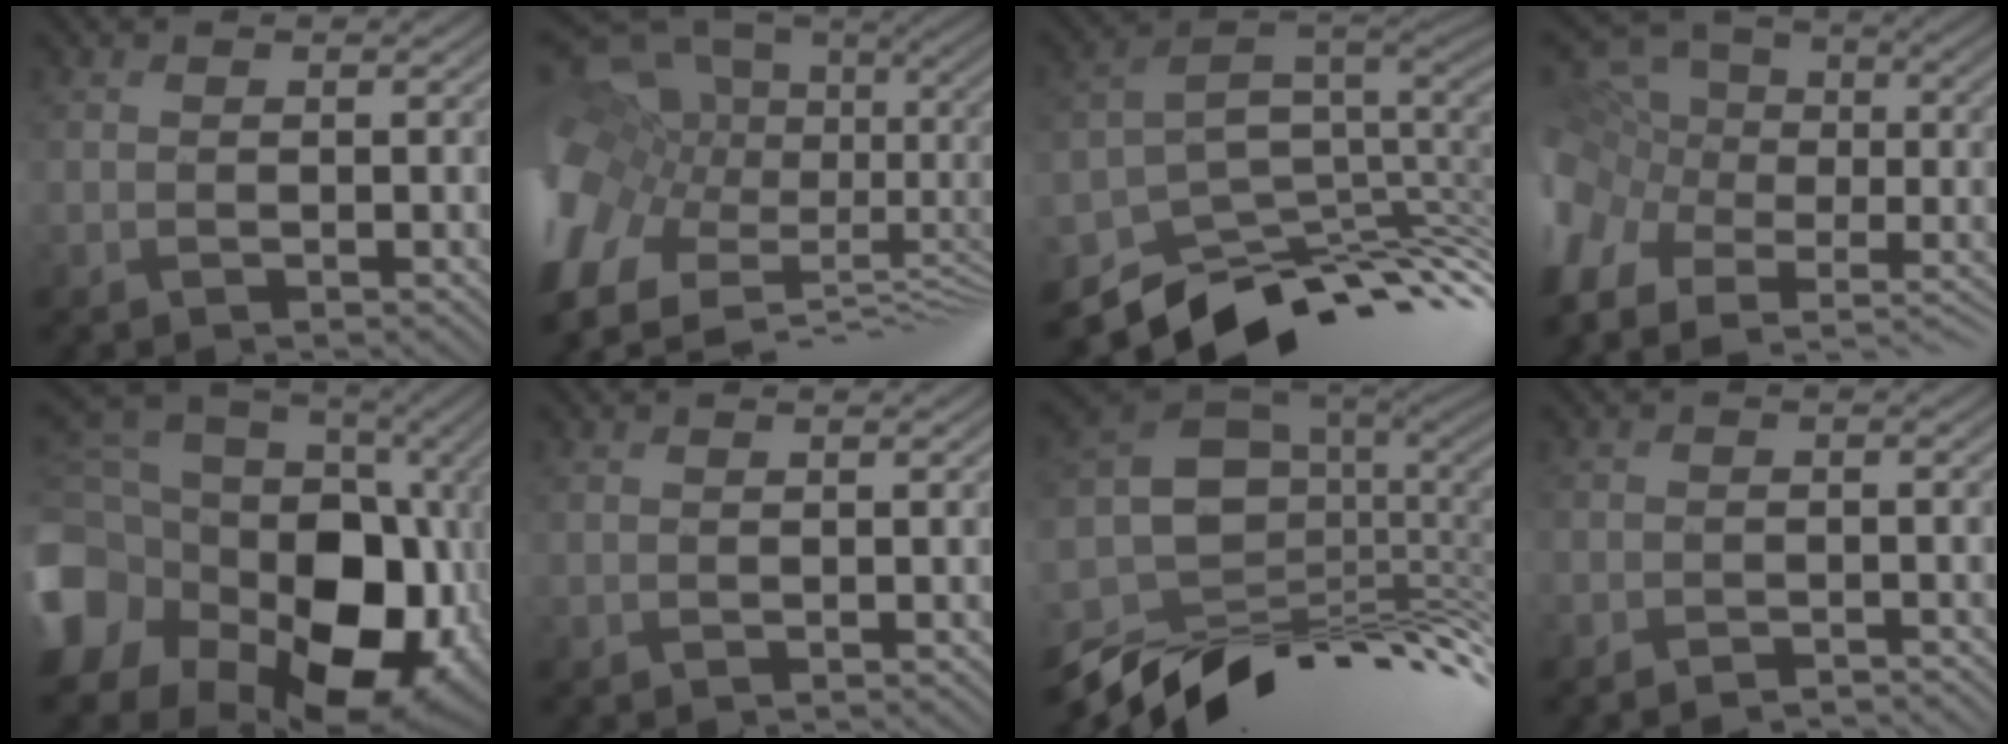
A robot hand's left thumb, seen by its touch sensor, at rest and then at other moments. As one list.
[{"total": 18.8, "force": [-3.3, 11.1, 14.8], "torque": [-0.304, 0.002, -0.020]}, {"total": 10.9, "force": [-3.4, 6.8, 7.8], "torque": [-0.169, -0.026, -0.045]}, {"total": 15.2, "force": [-8.5, 10.2, 7.5], "torque": [-0.228, -0.022, -0.090]}, {"total": 21.3, "force": [-4.4, 16.8, 12.4], "torque": [-0.277, -0.061, -0.050]}, {"total": 0.0}, {"total": 15.1, "force": [-4.2, 9.0, 11.4], "torque": [-0.246, -0.022, -0.064]}, {"total": 2.4, "force": [-2.3, 0.6, 0.5], "torque": [-0.003, -0.004, -0.044]}]